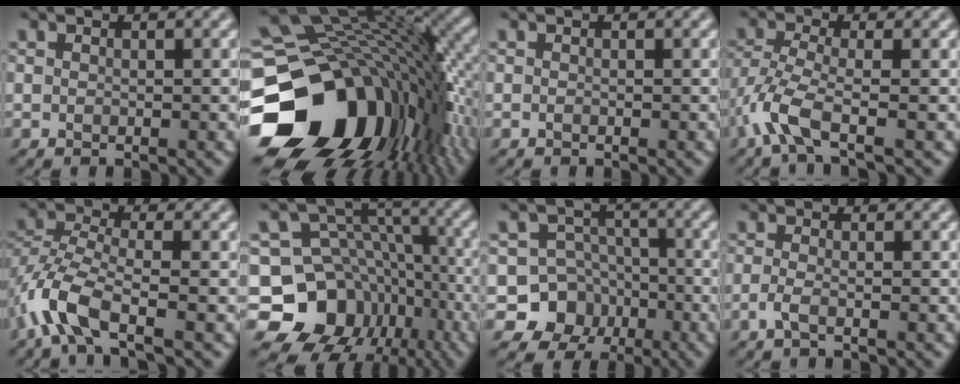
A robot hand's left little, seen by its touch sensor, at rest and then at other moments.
{"total": 18.3, "force": [-6.7, 13.1, 10.9], "torque": [-0.237, -0.030, -0.111]}
{"total": 0.0}
{"total": 4.4, "force": [-2.6, 0.9, 3.5], "torque": [-0.090, -0.005, -0.063]}
{"total": 5.4, "force": [-3.2, 1.7, 4.0], "torque": [-0.097, -0.001, -0.078]}
{"total": 12.6, "force": [-5.9, 10.1, 4.7], "torque": [-0.088, 0.017, -0.106]}
{"total": 8.5, "force": [-3.6, 7.7, 1.1], "torque": [-0.007, 0.000, -0.085]}
{"total": 1.4, "force": [-0.8, 0.1, 1.1], "torque": [-0.028, -0.003, -0.019]}